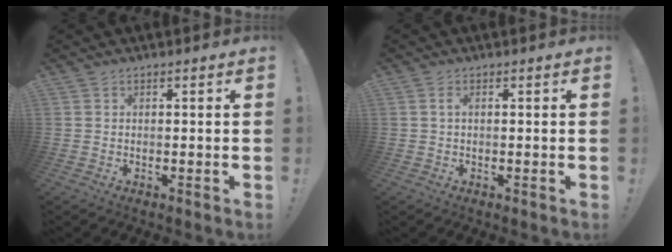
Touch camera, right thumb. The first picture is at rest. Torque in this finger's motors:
{"motor_torque": [0.04, 0.04, 0.00, -0.01, 0.00]}